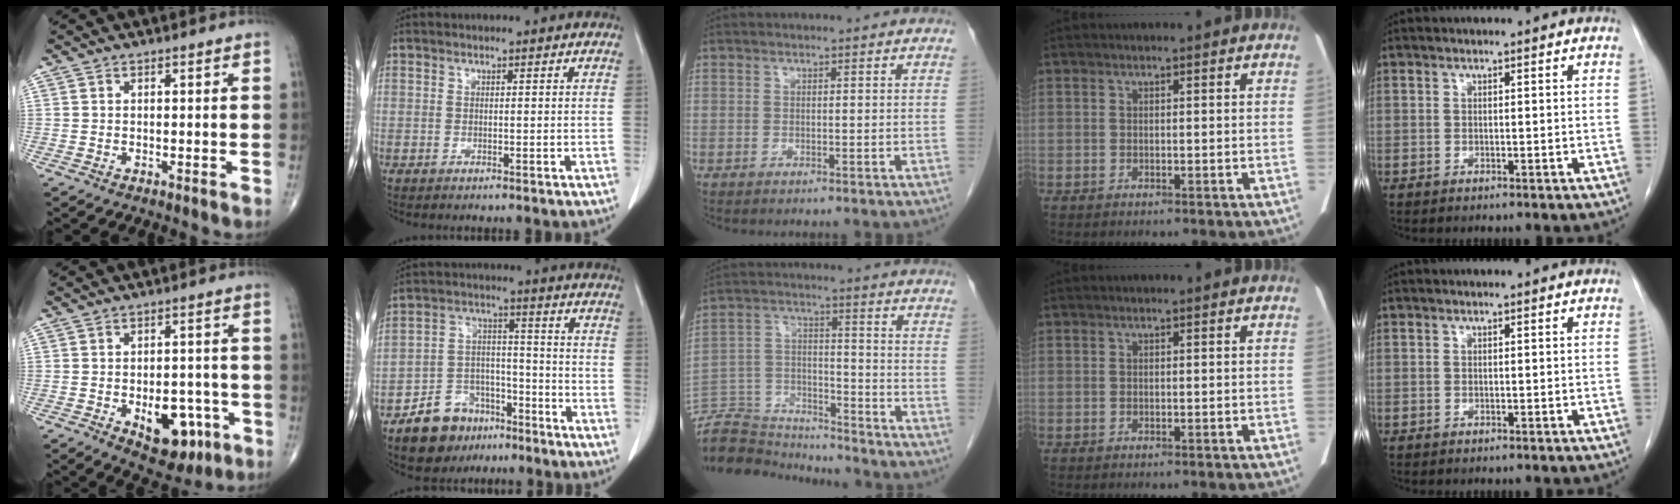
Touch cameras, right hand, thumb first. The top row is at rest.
{"thumb": {"total": 13.6, "force": [-5.2, 7.4, 10.2], "torque": [-0.108, 0.026, -0.061]}, "index": {"total": 10.3, "force": [-7.2, 6.6, 3.1], "torque": [-0.055, 0.028, -0.119]}, "middle": {"total": 13.2, "force": [-13.0, 2.0, 1.3], "torque": [-0.021, 0.027, -0.223]}}